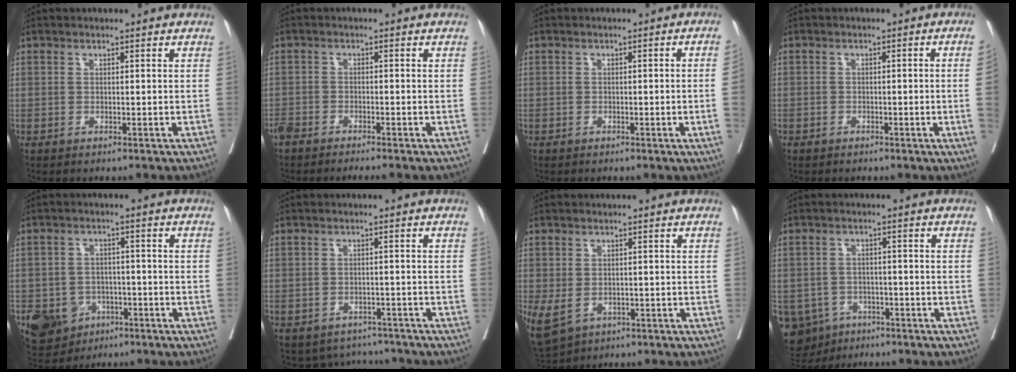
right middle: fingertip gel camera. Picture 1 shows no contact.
{"total": 4.9, "force": [-4.4, 0.1, 2.2], "torque": [-0.029, -0.007, -0.075]}
{"total": 3.0, "force": [-0.7, -0.4, 2.9], "torque": [-0.038, 0.004, -0.006]}
{"total": 2.8, "force": [-0.8, -0.1, 2.7], "torque": [-0.031, 0.004, -0.013]}
{"total": 9.9, "force": [-4.7, 8.1, 3.4], "torque": [-0.071, 0.004, -0.064]}
{"total": 5.3, "force": [-4.7, 2.5, -0.1], "torque": [0.013, 0.017, -0.058]}
{"total": 6.3, "force": [-2.0, 4.6, 3.9], "torque": [-0.091, -0.007, -0.020]}
{"total": 9.5, "force": [-5.2, 7.8, 2.1], "torque": [-0.060, 0.003, -0.069]}